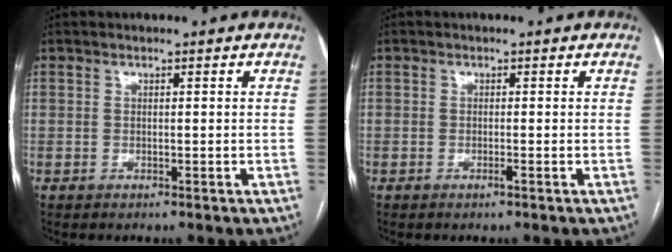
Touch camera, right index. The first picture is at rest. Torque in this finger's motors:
{"motor_torque": [0.09, 0.06, 0.05, 0.00]}